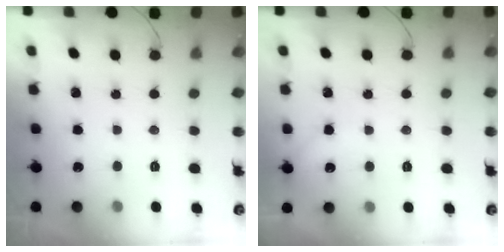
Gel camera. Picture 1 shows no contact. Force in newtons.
{"total": 3.5, "press": 3.4, "slide": 0.6}